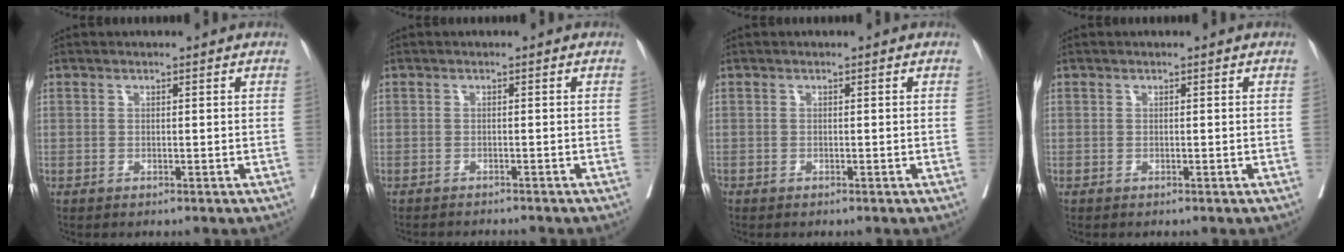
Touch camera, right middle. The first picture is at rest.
{"total": 4.4, "force": [-4.2, 0.2, 1.0], "torque": [-0.005, -0.009, -0.058]}
{"total": 0.0}
{"total": 0.0}